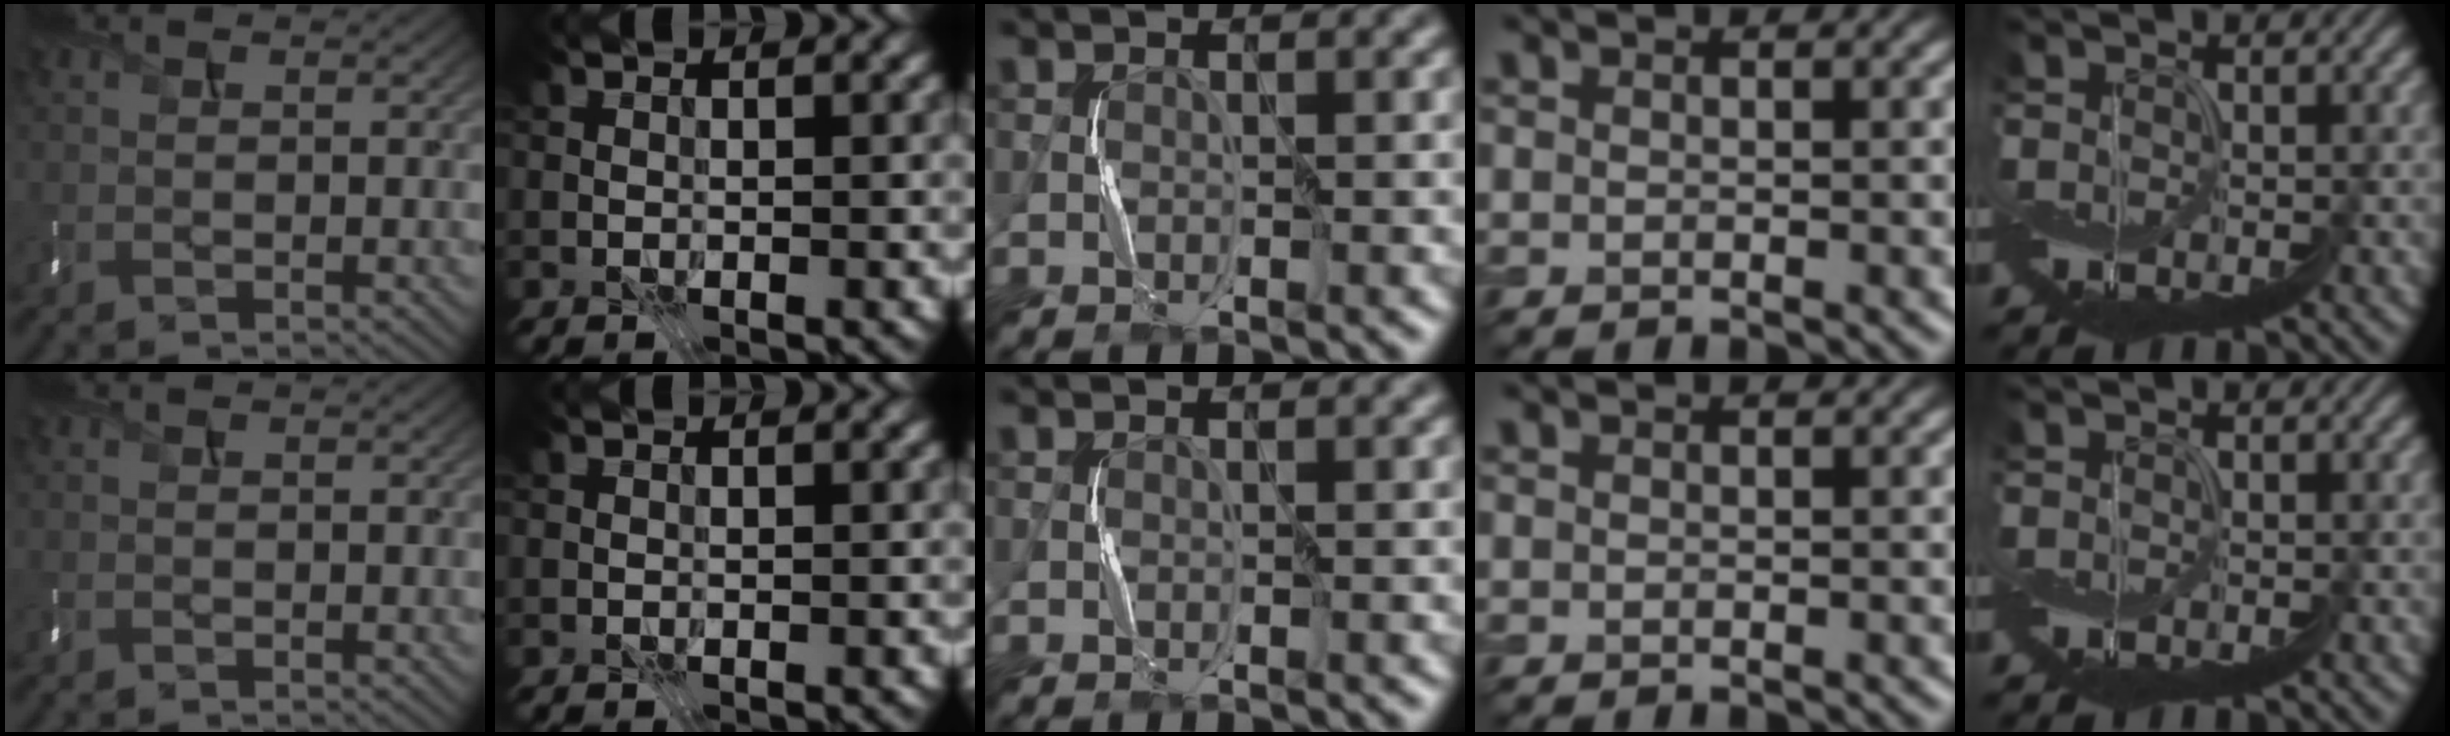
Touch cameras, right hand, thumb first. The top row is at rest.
{}